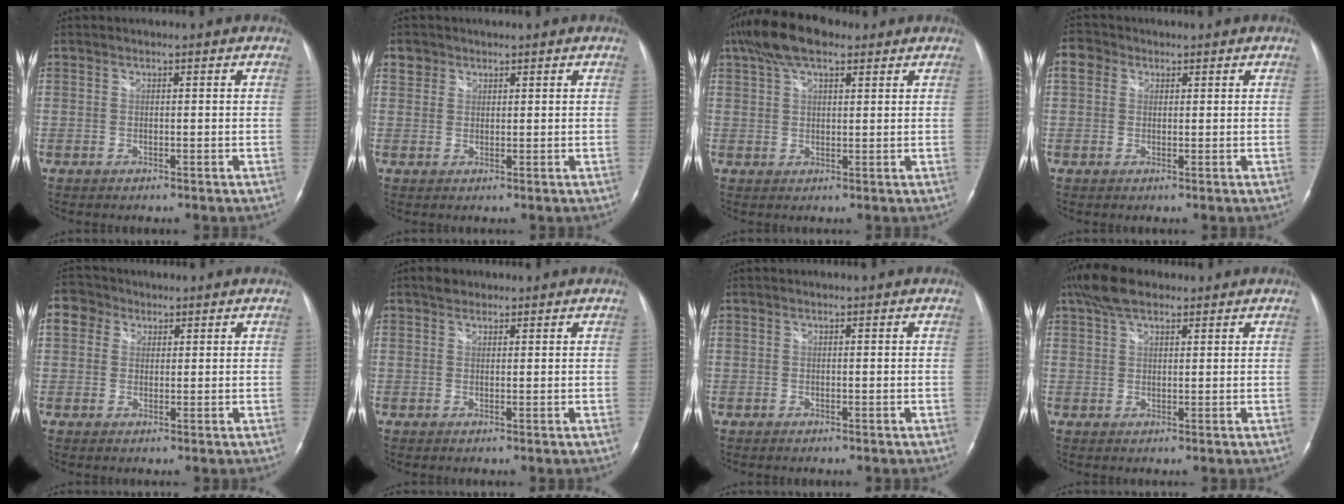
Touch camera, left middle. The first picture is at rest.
{"total": 2.1, "force": [1.3, 1.6, 0.0], "torque": [0.009, 0.006, 0.018]}
{"total": 8.7, "force": [5.7, 3.3, 5.6], "torque": [-0.113, 0.030, 0.102]}
{"total": 3.2, "force": [1.3, 2.7, 1.2], "torque": [-0.031, 0.017, 0.024]}
{"total": 4.3, "force": [1.9, 3.7, 1.2], "torque": [-0.031, 0.019, 0.034]}
{"total": 1.9, "force": [1.4, 1.1, 0.4], "torque": [-0.009, 0.007, 0.022]}
{"total": 0.0}
{"total": 6.2, "force": [4.5, 2.5, 3.5], "torque": [-0.076, 0.026, 0.085]}